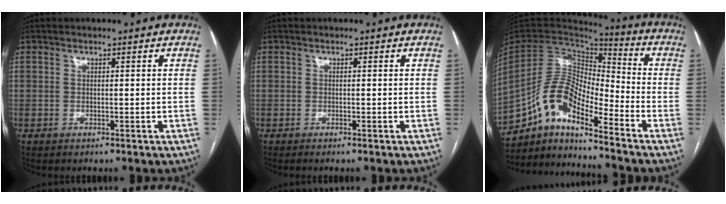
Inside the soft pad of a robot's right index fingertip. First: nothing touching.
{"total": 0.5, "force": [-0.4, -0.1, 0.3], "torque": [-0.008, -0.001, -0.009]}
{"total": 13.2, "force": [-9.4, 3.4, 8.6], "torque": [-0.168, 0.027, -0.172]}